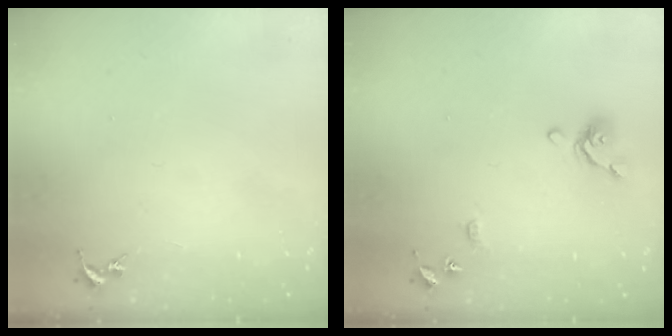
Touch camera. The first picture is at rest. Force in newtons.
{"total": 9.9, "press": 9.8, "slide": 1.3}